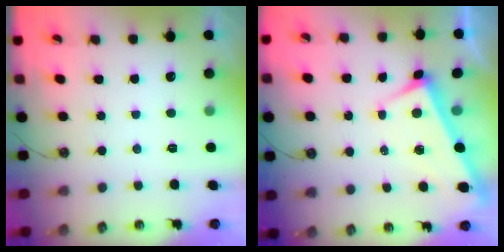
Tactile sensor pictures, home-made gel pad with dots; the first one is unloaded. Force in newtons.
{"total": 3.8, "press": 3.8, "slide": 0.1}